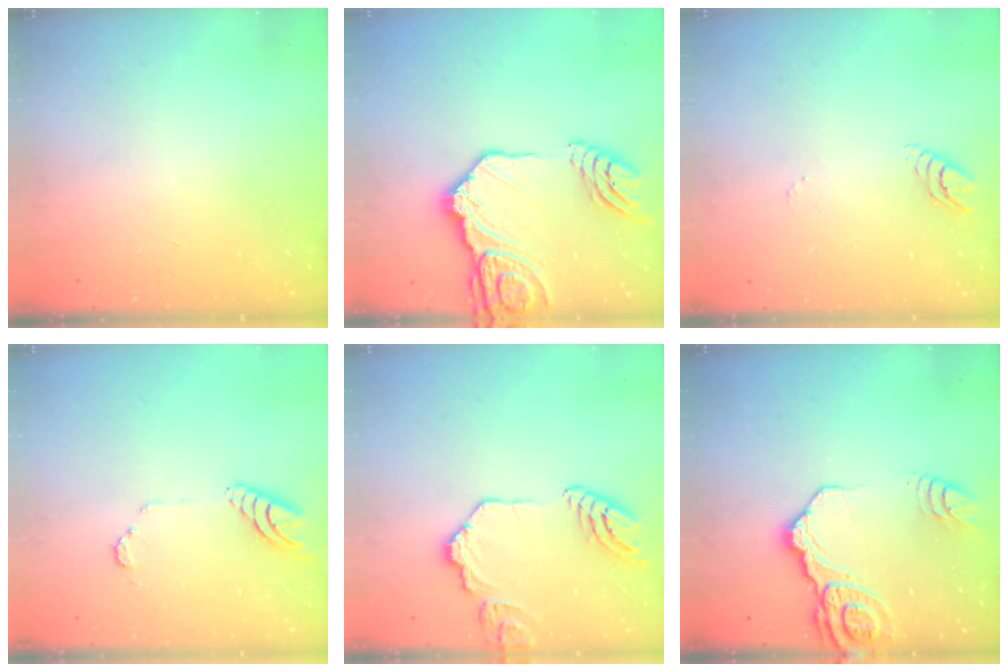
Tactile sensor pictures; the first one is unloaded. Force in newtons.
{"total": 19.1, "press": 19.0, "slide": 2.4}
{"total": 3.6, "press": 3.6, "slide": 0.6}
{"total": 9.6, "press": 9.6, "slide": 1.2}
{"total": 13.9, "press": 13.8, "slide": 1.2}
{"total": 14.6, "press": 14.5, "slide": 1.8}